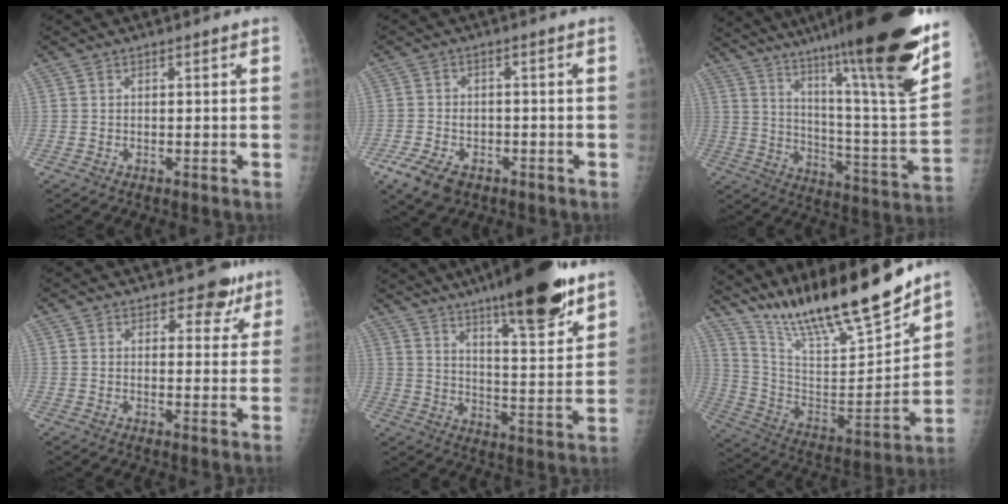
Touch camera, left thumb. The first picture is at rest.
{"total": 7.6, "force": [-4.3, 4.8, 4.1], "torque": [-0.079, 0.010, -0.071]}
{"total": 31.6, "force": [22.0, 2.6, 22.4], "torque": [-0.317, -0.104, 0.329]}
{"total": 5.3, "force": [3.7, 3.0, 2.2], "torque": [0.006, -0.018, 0.046]}
{"total": 20.6, "force": [13.9, 4.1, 14.6], "torque": [-0.201, -0.072, 0.217]}
{"total": 24.1, "force": [20.2, 3.7, 12.6], "torque": [-0.188, -0.103, 0.351]}